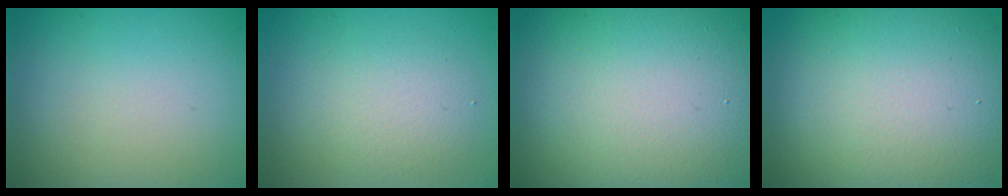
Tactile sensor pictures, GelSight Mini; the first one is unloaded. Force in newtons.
{"total": 2.9, "press": 2.9, "slide": 0.1}
{"total": 18.4, "press": 18.4, "slide": 1.2}
{"total": 12.7, "press": 12.6, "slide": 0.8}